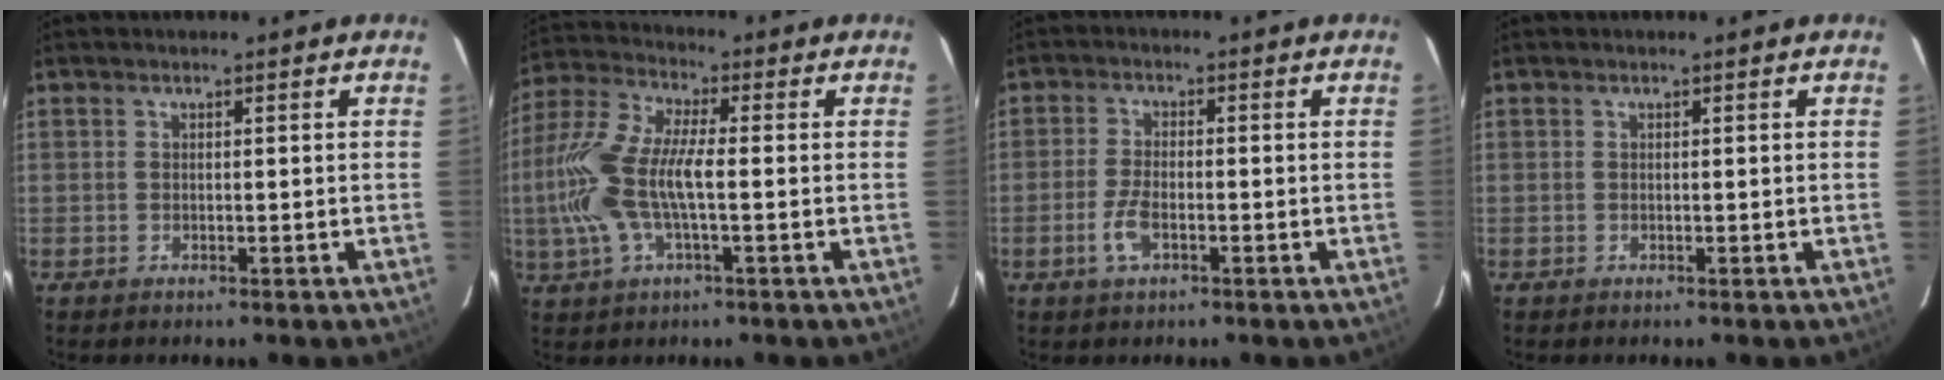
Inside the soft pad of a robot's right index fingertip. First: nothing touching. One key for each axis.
{"total": 14.2, "fx": -1.6, "fy": 4.7, "fz": 13.2, "tx": -0.281, "ty": 0.005, "tz": -0.035}
{"total": 4.6, "fx": -2.0, "fy": 2.0, "fz": 3.6, "tx": -0.082, "ty": -0.002, "tz": -0.039}
{"total": 0.0}